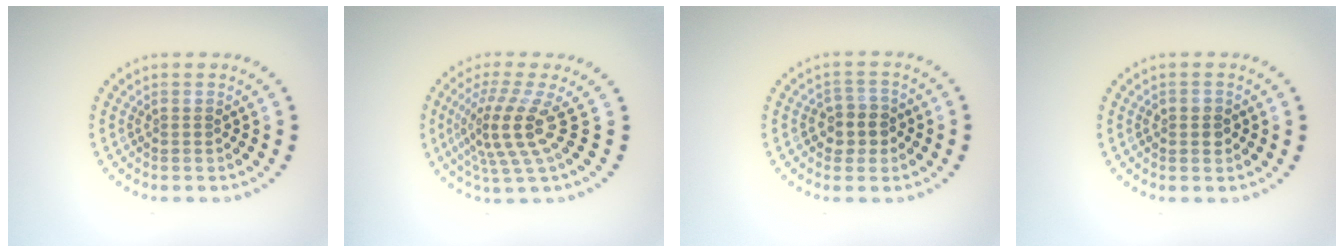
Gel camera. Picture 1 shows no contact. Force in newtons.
{"total": 4.4, "press": 3.1, "slide": 3.2}
{"total": 2.6, "press": 2.4, "slide": 1.1}
{"total": 1.4, "press": 1.4, "slide": 0.4}